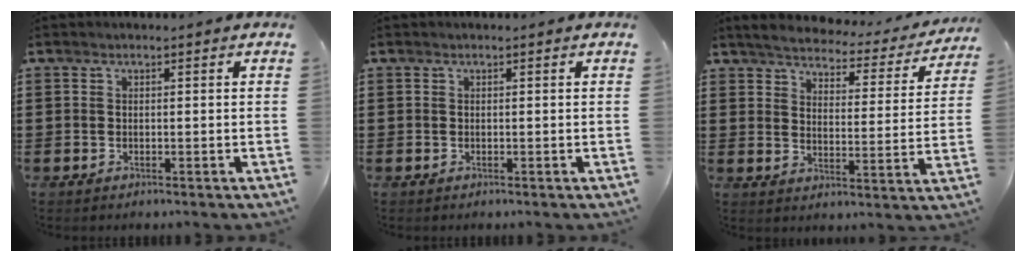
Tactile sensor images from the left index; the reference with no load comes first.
{"total": 0.0}
{"total": 3.5, "force": [3.4, 0.3, 0.8], "torque": [-0.038, -0.027, 0.052]}